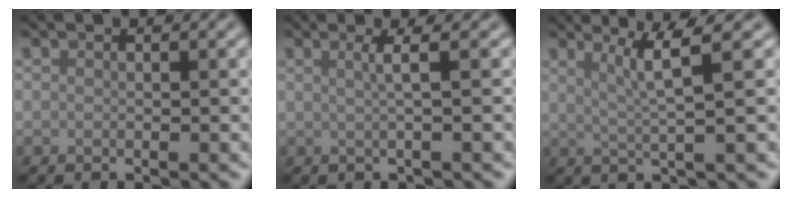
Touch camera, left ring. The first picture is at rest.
{"total": 2.2, "force": [0.4, 0.6, 2.1], "torque": [-0.032, 0.007, -0.001]}
{"total": 3.5, "force": [1.4, 0.3, 3.2], "torque": [-0.058, -0.001, 0.030]}